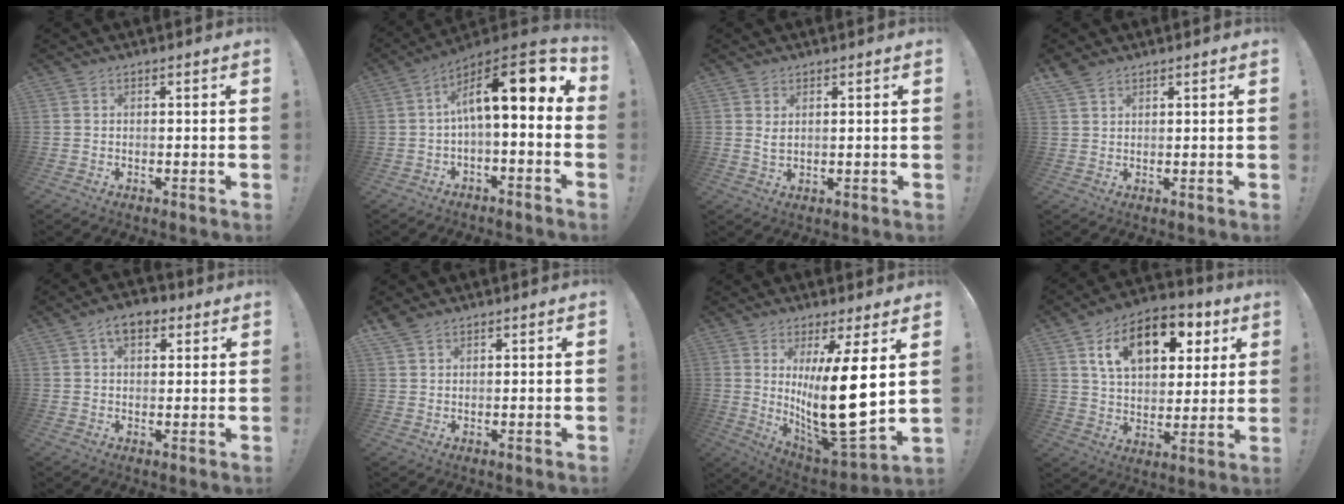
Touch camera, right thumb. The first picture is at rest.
{"total": 14.4, "force": [3.0, 4.7, 13.3], "torque": [-0.217, -0.012, 0.050]}
{"total": 2.3, "force": [1.0, 1.3, 1.7], "torque": [-0.027, -0.004, 0.018]}
{"total": 3.4, "force": [2.9, 1.3, 1.2], "torque": [-0.018, -0.016, 0.054]}
{"total": 7.1, "force": [3.5, 4.3, 4.5], "torque": [-0.065, 0.000, 0.062]}
{"total": 2.8, "force": [2.3, 1.1, 1.1], "torque": [-0.014, -0.011, 0.043]}
{"total": 20.0, "force": [3.9, 5.7, 18.7], "torque": [-0.318, -0.053, 0.065]}
{"total": 16.9, "force": [7.8, 10.4, 10.8], "torque": [-0.162, -0.029, 0.134]}